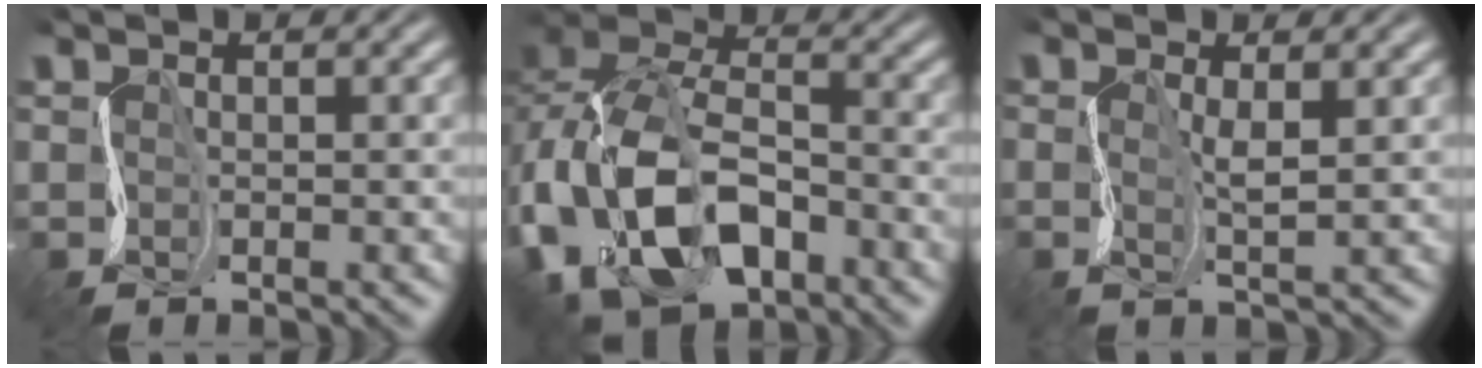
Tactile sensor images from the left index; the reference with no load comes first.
{"total": 10.5, "force": [-4.5, 6.9, 6.5], "torque": [-0.158, -0.009, -0.090]}
{"total": 0.9, "force": [-0.2, -0.2, 0.9], "torque": [-0.030, 0.001, -0.006]}